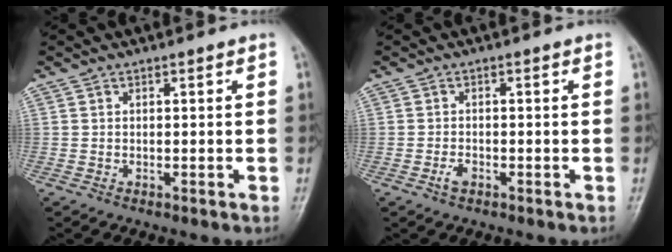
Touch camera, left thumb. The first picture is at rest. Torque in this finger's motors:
{"motor_torque": [-0.09, 0.06, 0.32, 0.23, 0.00]}